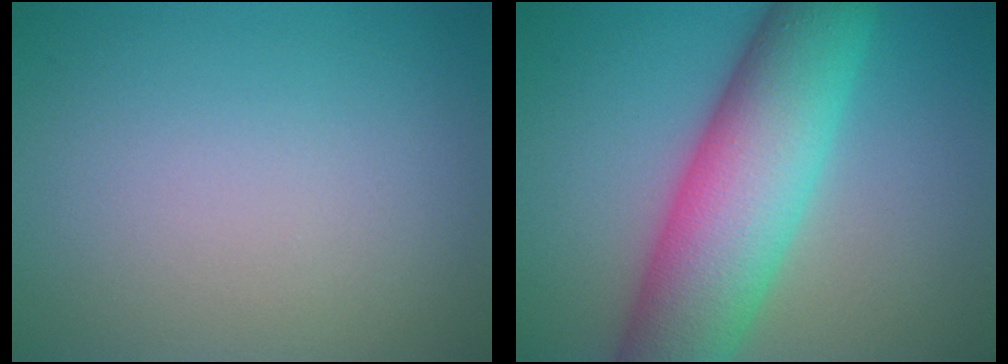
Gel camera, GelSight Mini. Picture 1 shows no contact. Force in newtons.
{"total": 11.1, "press": 11.1, "slide": 0.5}